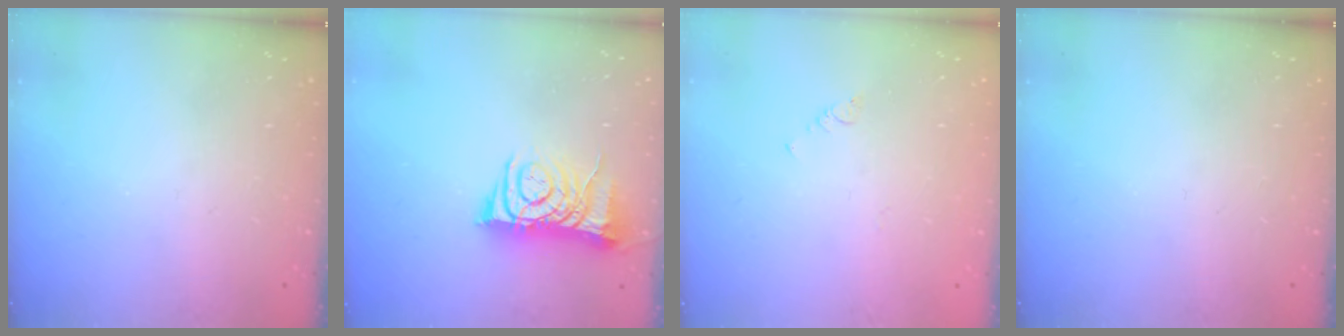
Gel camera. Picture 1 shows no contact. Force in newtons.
{"total": 8.9, "press": 8.9, "slide": 1.1}
{"total": 1.0, "press": 0.9, "slide": 0.3}
{"total": 0.0}